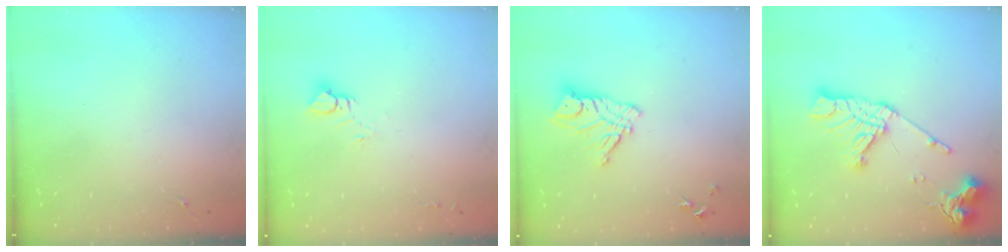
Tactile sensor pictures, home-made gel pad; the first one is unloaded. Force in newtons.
{"total": 4.8, "press": 4.8, "slide": 0.2}
{"total": 11.1, "press": 11.1, "slide": 1.0}
{"total": 17.1, "press": 17.0, "slide": 2.0}